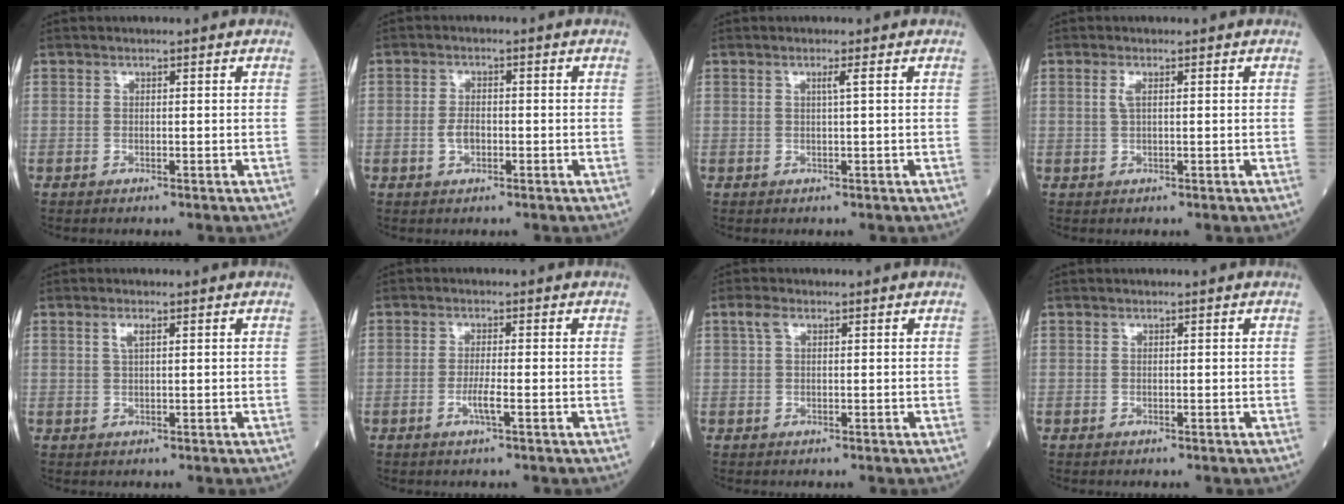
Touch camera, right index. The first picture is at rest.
{"total": 2.5, "force": [-0.8, 1.4, 1.9], "torque": [-0.039, 0.003, -0.014]}
{"total": 1.0, "force": [0.3, -0.4, 0.9], "torque": [-0.021, -0.002, 0.007]}
{"total": 1.5, "force": [0.5, 0.3, 1.4], "torque": [-0.036, 0.002, 0.009]}
{"total": 1.6, "force": [0.8, 0.3, 1.4], "torque": [-0.031, 0.003, 0.015]}
{"total": 2.3, "force": [-0.9, -0.1, 2.2], "torque": [-0.045, -0.003, -0.017]}
{"total": 1.8, "force": [0.8, 0.8, 1.3], "torque": [-0.036, 0.018, 0.019]}
{"total": 0.0}